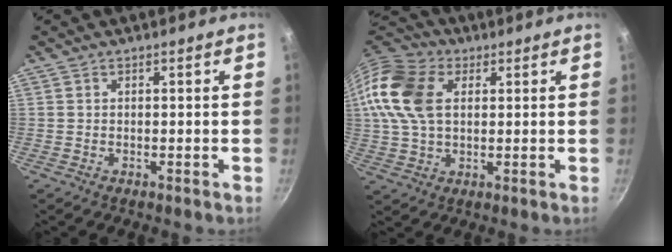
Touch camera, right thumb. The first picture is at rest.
{"total": 16.3, "force": [3.7, 10.9, 11.5], "torque": [-0.229, 0.015, 0.060]}